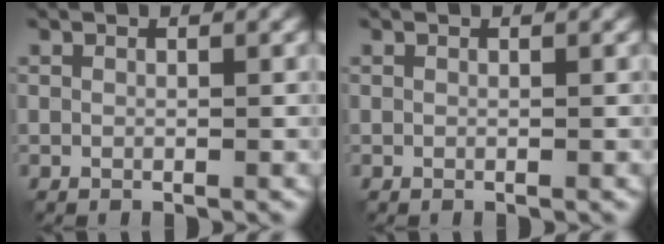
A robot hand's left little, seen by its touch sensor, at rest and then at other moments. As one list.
[{"total": 0.0}]